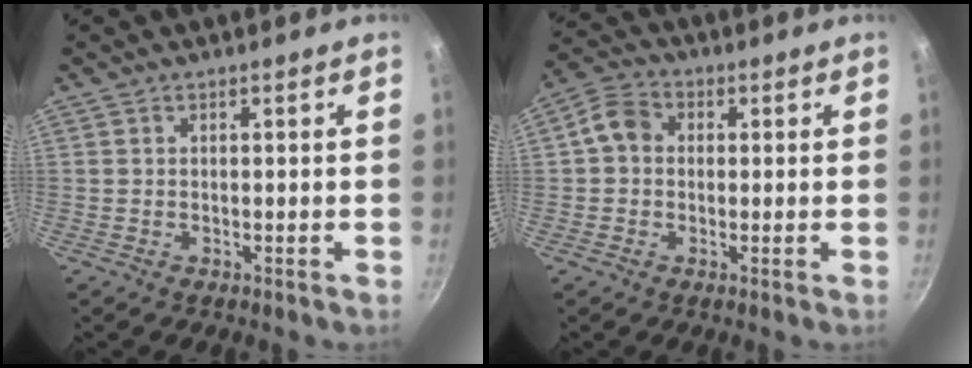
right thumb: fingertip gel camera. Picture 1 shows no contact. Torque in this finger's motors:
{"motor_torque": [-0.07, 0.09, -0.14, -0.16, 0.19]}